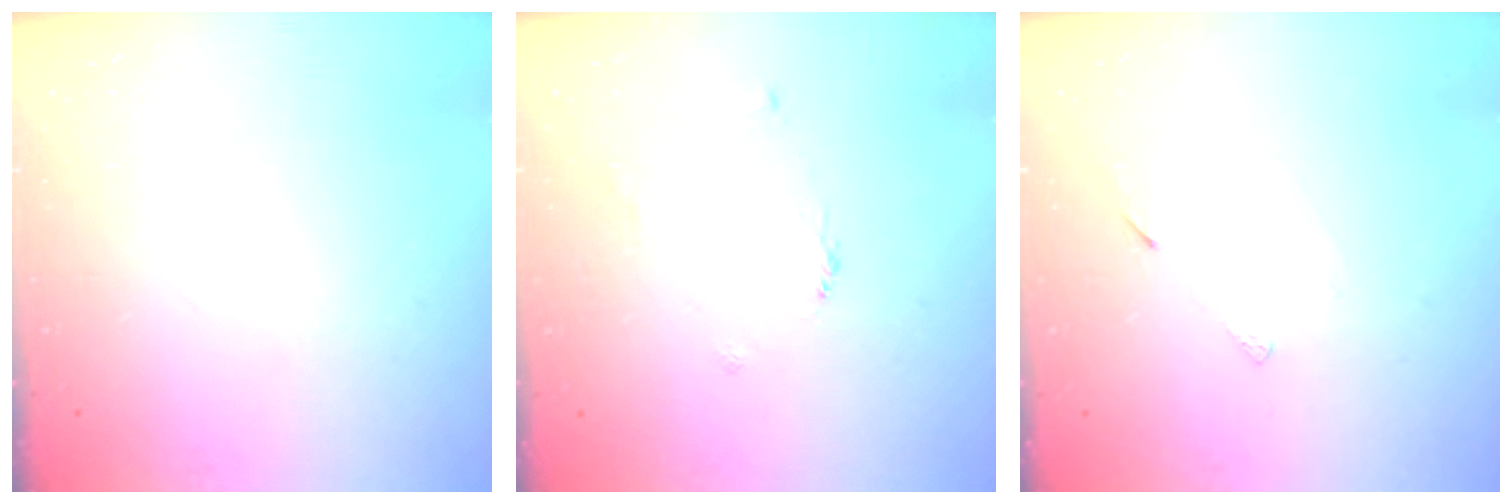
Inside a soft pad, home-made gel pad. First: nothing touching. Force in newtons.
{"total": 2.6, "press": 2.6, "slide": 0.4}
{"total": 3.9, "press": 3.8, "slide": 0.6}